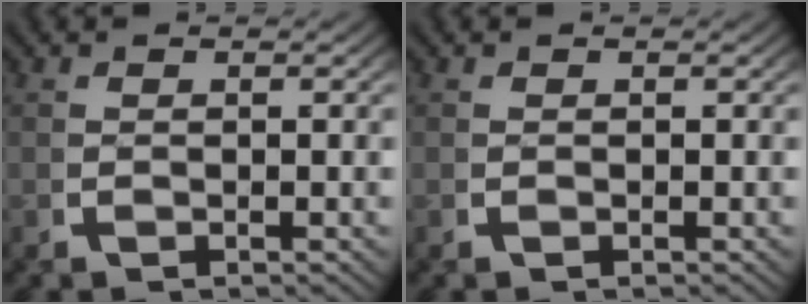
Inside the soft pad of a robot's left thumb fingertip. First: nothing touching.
{"total": 0.0}